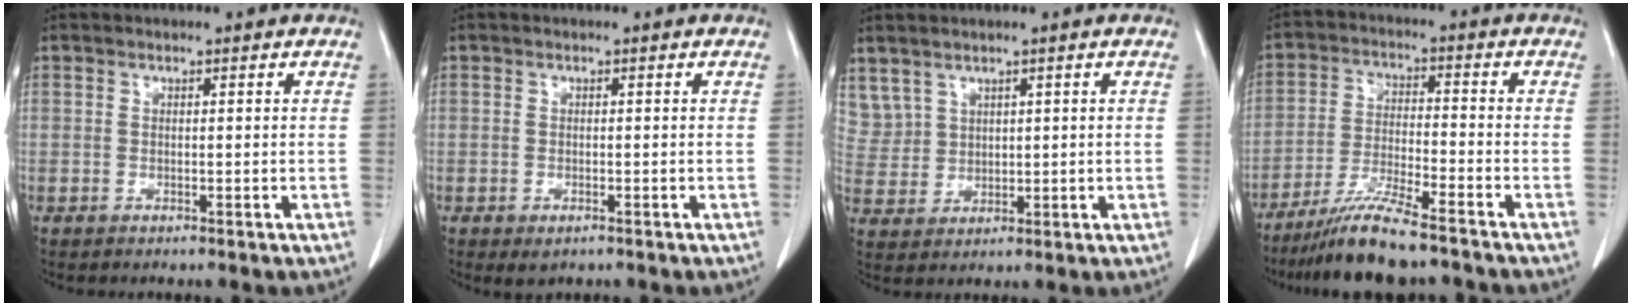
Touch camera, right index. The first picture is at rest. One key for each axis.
{"total": 1.4, "fx": -0.8, "fy": 0.8, "fz": 0.9, "tx": -0.014, "ty": 0.000, "tz": -0.004}
{"total": 6.1, "fx": 4.1, "fy": 4.5, "fz": 0.8, "tx": -0.025, "ty": 0.013, "tz": 0.098}
{"total": 9.4, "fx": -7.7, "fy": 0.2, "fz": 5.4, "tx": -0.100, "ty": -0.027, "tz": -0.140}